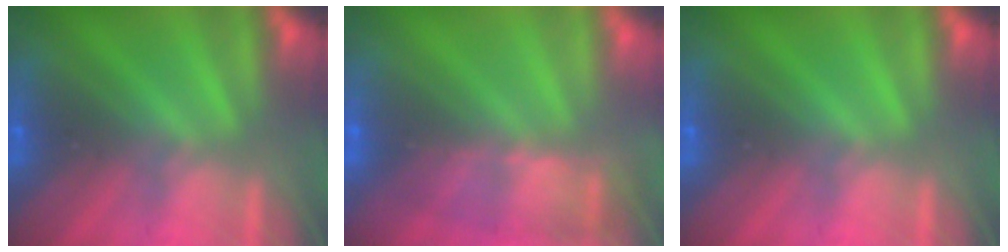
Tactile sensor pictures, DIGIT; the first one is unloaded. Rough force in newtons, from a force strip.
{"total": 10.1}
{"total": 0.0}